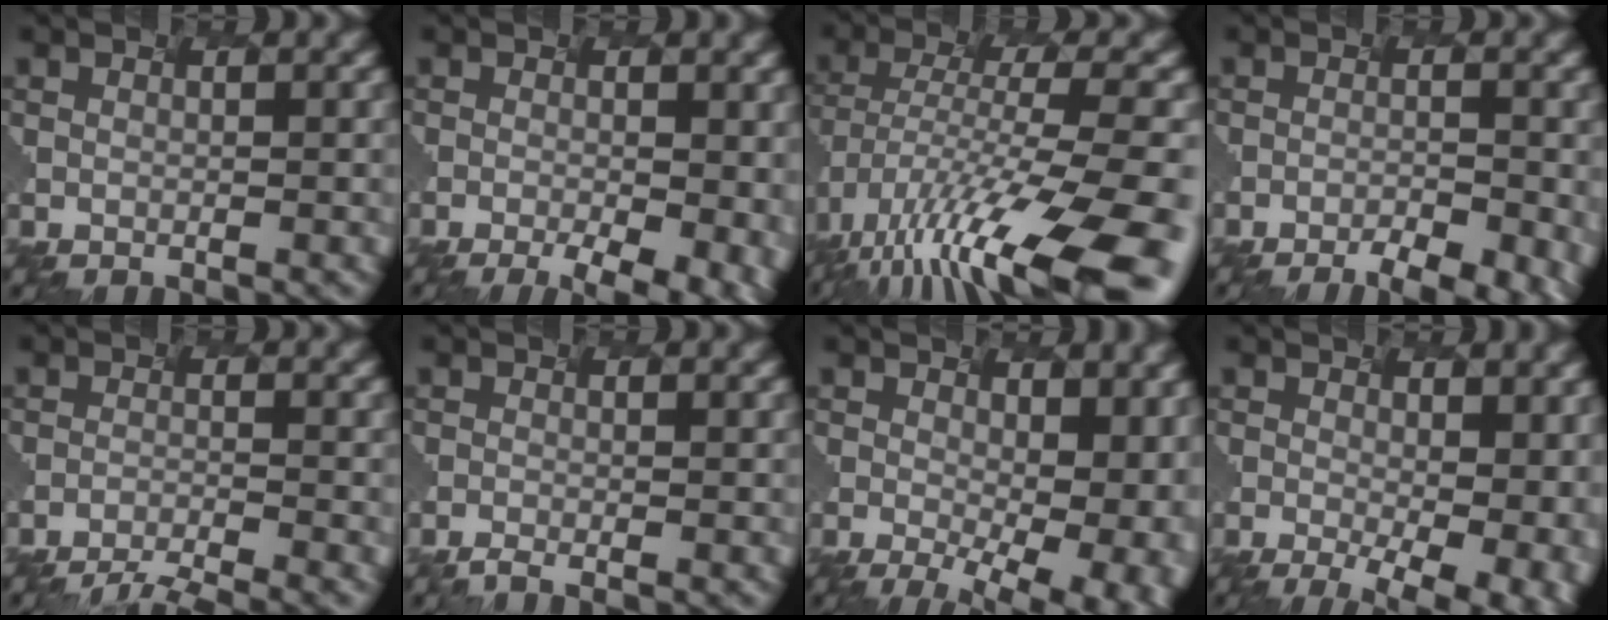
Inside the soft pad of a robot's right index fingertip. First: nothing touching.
{"total": 6.4, "force": [-2.9, 1.9, 5.4], "torque": [-0.053, -0.020, -0.005]}
{"total": 13.3, "force": [-8.8, 2.5, 9.7], "torque": [-0.223, -0.009, -0.111]}
{"total": 6.5, "force": [-5.0, 1.3, 4.0], "torque": [-0.064, -0.014, -0.030]}
{"total": 5.8, "force": [-5.7, -0.3, 1.3], "torque": [-0.041, -0.010, -0.062]}
{"total": 1.9, "force": [-1.8, -0.2, 0.7], "torque": [-0.007, 0.002, -0.011]}
{"total": 8.3, "force": [-0.4, 4.2, 7.1], "torque": [-0.089, -0.029, 0.040]}
{"total": 6.7, "force": [-1.6, 2.6, 6.0], "torque": [-0.063, -0.025, 0.021]}